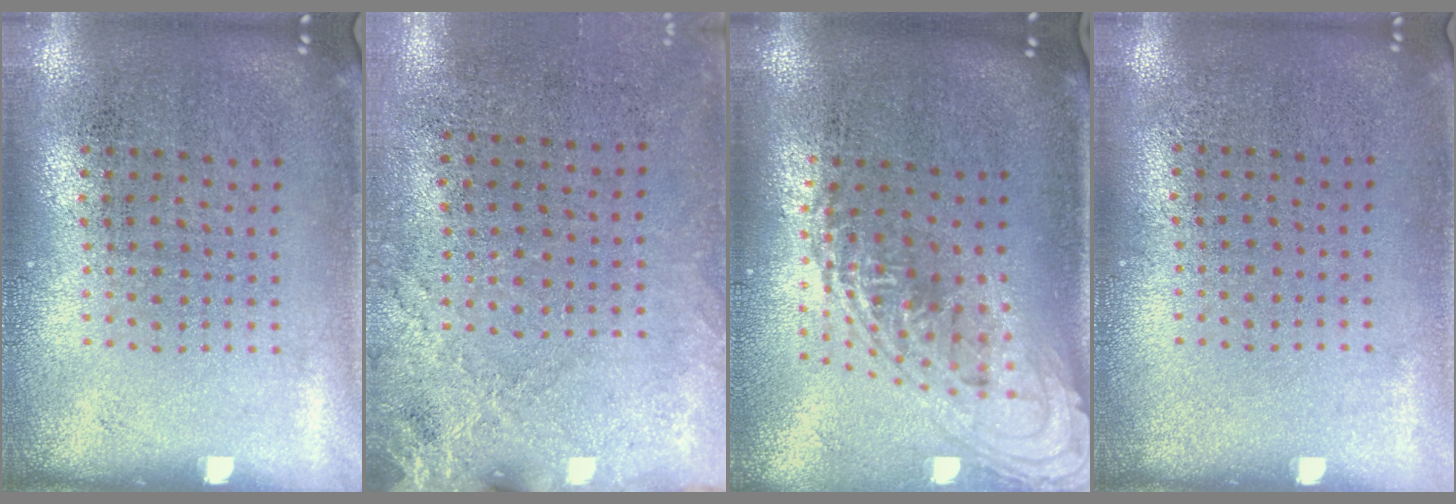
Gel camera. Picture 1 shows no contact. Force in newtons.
{"total": 2.4, "press": 2.0, "slide": 1.3}
{"total": 2.1, "press": 1.7, "slide": 1.3}
{"total": 0.0}